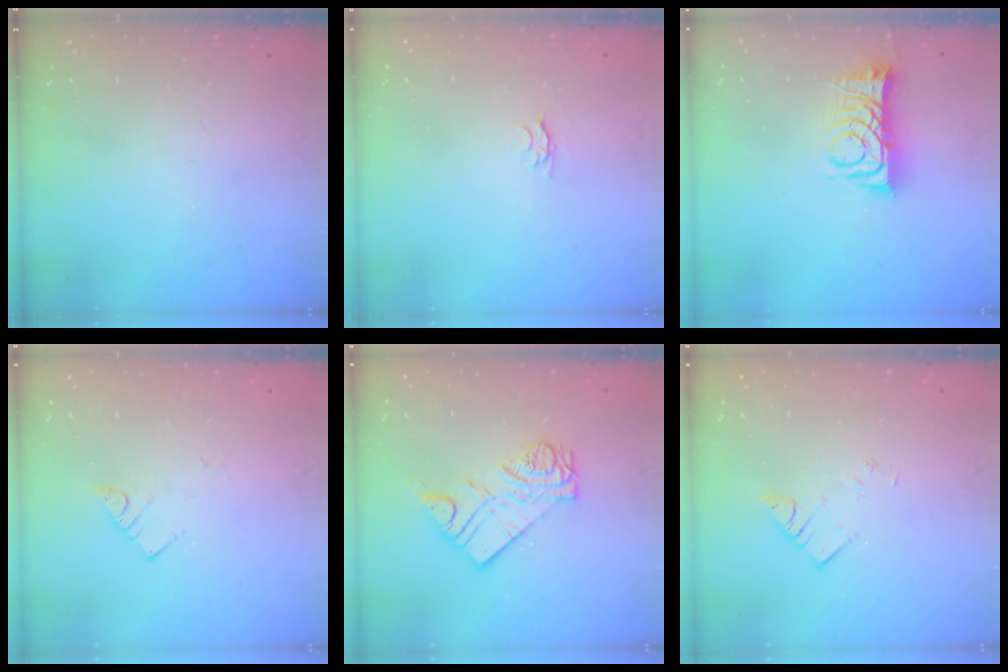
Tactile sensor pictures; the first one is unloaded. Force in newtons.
{"total": 3.3, "press": 3.2, "slide": 0.5}
{"total": 9.2, "press": 9.2, "slide": 0.1}
{"total": 3.0, "press": 3.0, "slide": 0.2}
{"total": 11.0, "press": 11.0, "slide": 1.1}
{"total": 3.7, "press": 3.7, "slide": 0.1}